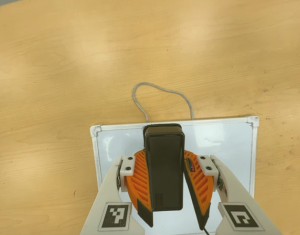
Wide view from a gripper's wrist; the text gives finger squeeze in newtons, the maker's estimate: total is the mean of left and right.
{"total": 9.9, "left": 10.1, "right": 9.6}